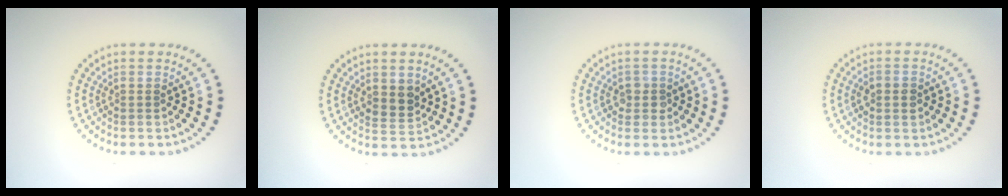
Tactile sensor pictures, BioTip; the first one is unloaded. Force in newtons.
{"total": 1.9, "press": 1.8, "slide": 0.7}
{"total": 1.3, "press": 1.2, "slide": 0.6}
{"total": 1.8, "press": 1.8, "slide": 0.0}